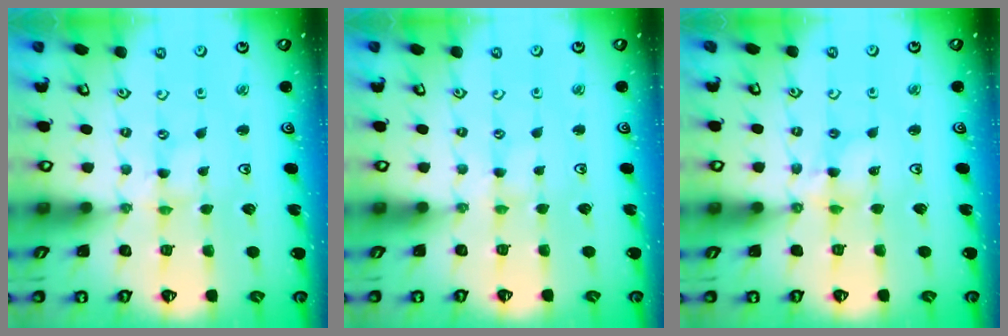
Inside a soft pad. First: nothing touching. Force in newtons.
{"total": 0.7, "press": 0.7, "slide": 0.2}
{"total": 5.0, "press": 4.9, "slide": 0.3}